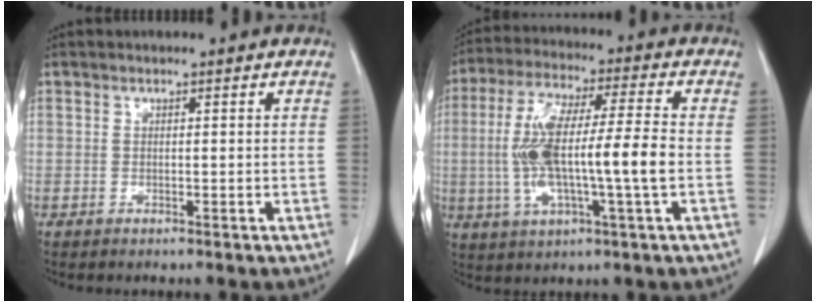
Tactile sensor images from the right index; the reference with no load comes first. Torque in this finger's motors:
{"motor_torque": [2.05, -0.09, 1.05, 0.21]}